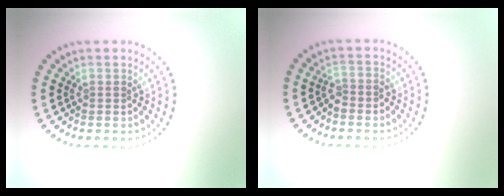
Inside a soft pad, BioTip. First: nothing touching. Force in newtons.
{"total": 1.3, "press": 1.0, "slide": 0.8}